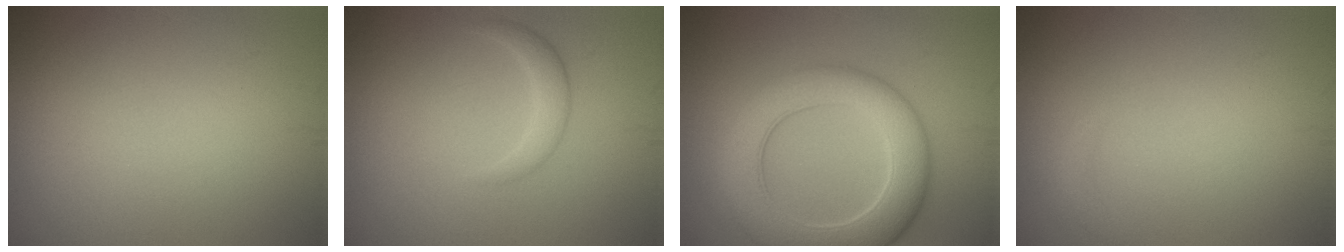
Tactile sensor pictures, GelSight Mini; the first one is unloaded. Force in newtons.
{"total": 1.7, "press": 1.7, "slide": 0.1}
{"total": 8.0, "press": 7.9, "slide": 0.6}
{"total": 0.7, "press": 0.7, "slide": 0.2}